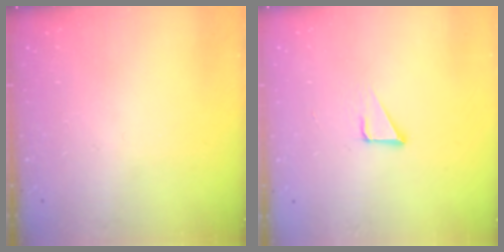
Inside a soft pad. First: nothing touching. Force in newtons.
{"total": 2.1, "press": 2.1, "slide": 0.0}